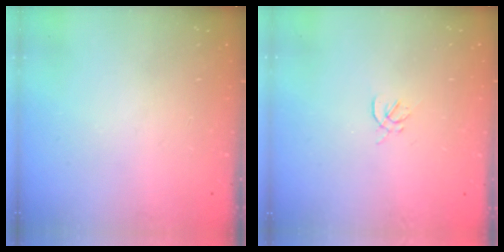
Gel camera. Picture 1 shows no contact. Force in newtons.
{"total": 1.6, "press": 1.5, "slide": 0.6}